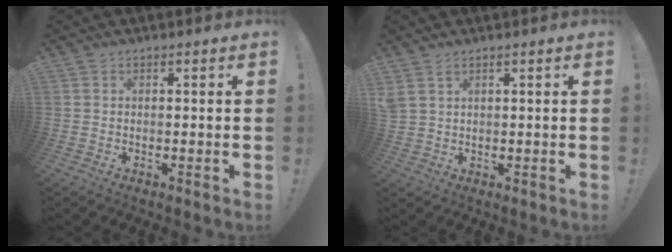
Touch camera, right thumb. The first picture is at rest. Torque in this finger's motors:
{"motor_torque": [0.10, 0.17, 1.02, 0.35, 0.12]}